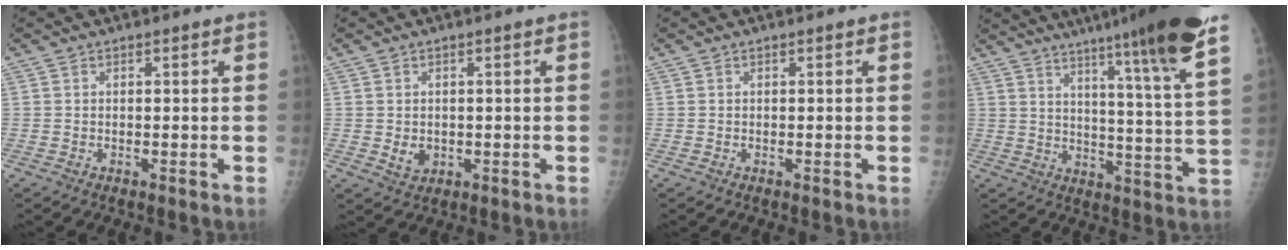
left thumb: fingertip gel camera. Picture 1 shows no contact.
{"total": 2.9, "force": [0.1, 2.3, 1.7], "torque": [-0.018, -0.004, 0.010]}
{"total": 0.5, "force": [0.3, 0.2, 0.3], "torque": [-0.003, -0.001, 0.004]}
{"total": 22.7, "force": [16.4, -0.1, 15.6], "torque": [-0.215, -0.086, 0.224]}